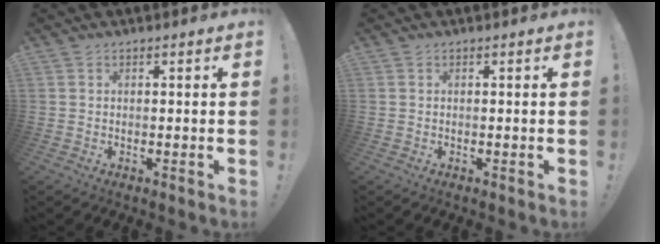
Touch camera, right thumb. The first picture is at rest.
{"total": 0.0}